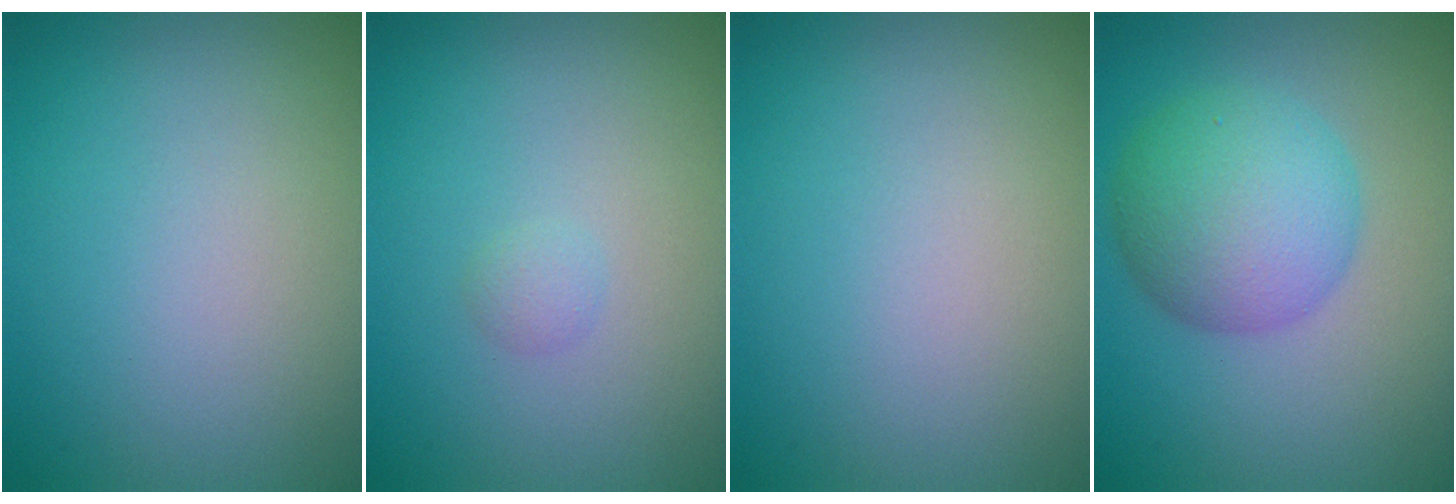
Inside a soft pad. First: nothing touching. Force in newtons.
{"total": 0.8, "press": 0.8, "slide": 0.1}
{"total": 0.0}
{"total": 5.9, "press": 5.9, "slide": 0.2}